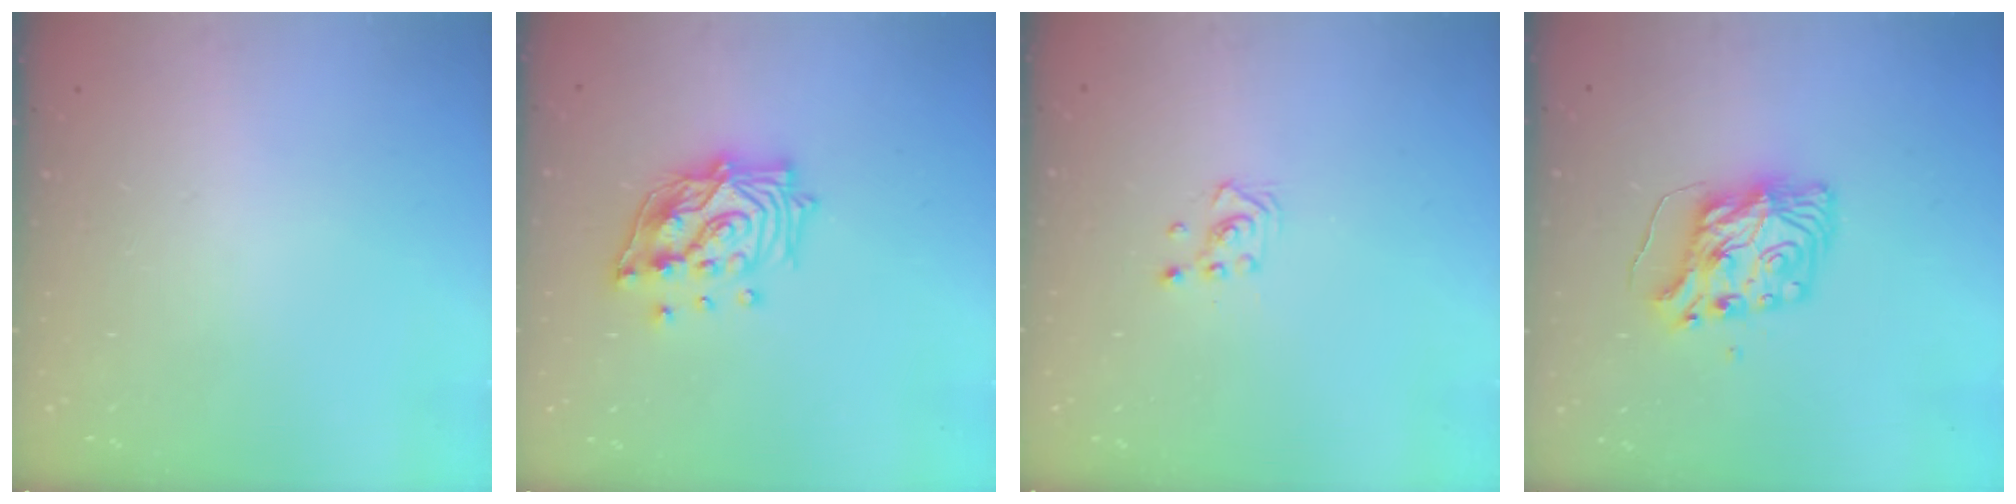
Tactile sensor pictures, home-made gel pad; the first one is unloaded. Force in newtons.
{"total": 17.3, "press": 17.1, "slide": 2.3}
{"total": 2.8, "press": 2.8, "slide": 0.3}
{"total": 9.2, "press": 9.1, "slide": 1.3}